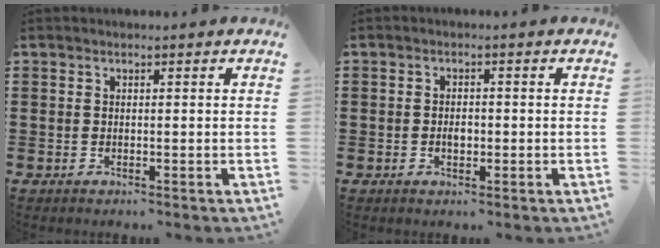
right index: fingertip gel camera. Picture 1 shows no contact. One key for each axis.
{"total": 1.7, "fx": -0.3, "fy": 1.0, "fz": 1.4, "tx": -0.027, "ty": 0.002, "tz": -0.005}